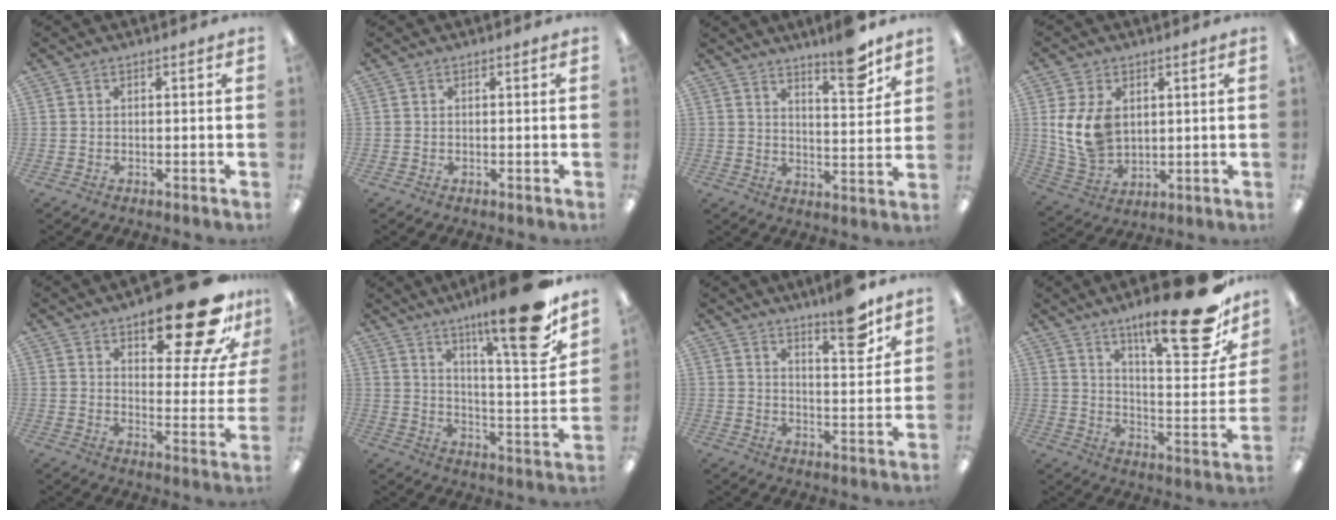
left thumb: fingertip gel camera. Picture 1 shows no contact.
{"total": 0.0}
{"total": 10.4, "force": [7.9, 2.4, 6.3], "torque": [-0.079, -0.053, 0.129]}
{"total": 11.0, "force": [2.9, 7.8, 7.2], "torque": [-0.158, -0.007, 0.055]}
{"total": 21.4, "force": [15.1, 7.9, 12.9], "torque": [-0.167, -0.101, 0.245]}
{"total": 20.0, "force": [14.2, 3.5, 13.7], "torque": [-0.196, -0.103, 0.220]}
{"total": 10.6, "force": [7.9, 2.5, 6.5], "torque": [-0.081, -0.051, 0.129]}
{"total": 23.3, "force": [16.1, 6.6, 15.5], "torque": [-0.215, -0.112, 0.254]}